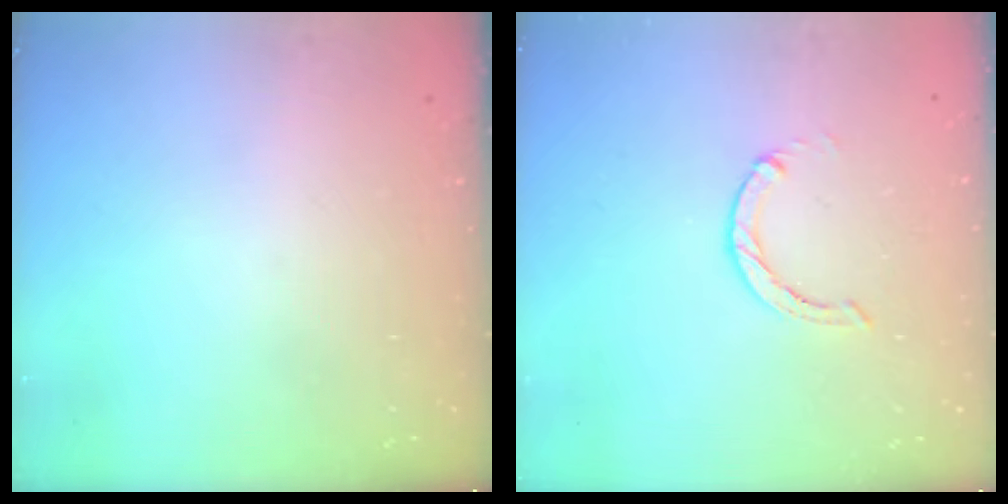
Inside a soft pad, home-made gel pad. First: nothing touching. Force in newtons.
{"total": 0.0}